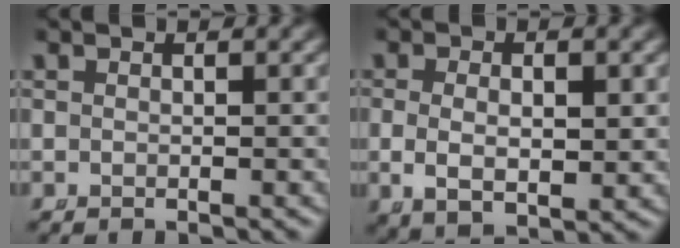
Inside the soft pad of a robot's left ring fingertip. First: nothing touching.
{"total": 4.1, "force": [-0.3, 2.4, 3.4], "torque": [-0.071, -0.021, 0.012]}